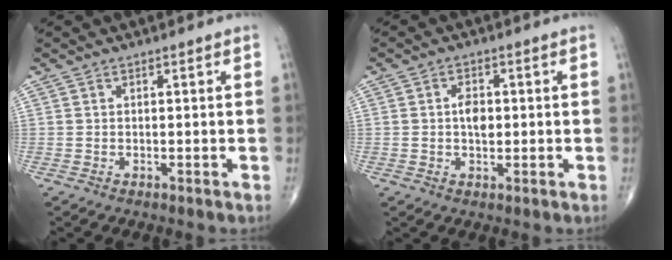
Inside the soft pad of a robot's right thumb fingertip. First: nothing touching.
{"total": 3.7, "force": [0.2, 2.3, 3.0], "torque": [-0.044, 0.002, 0.001]}